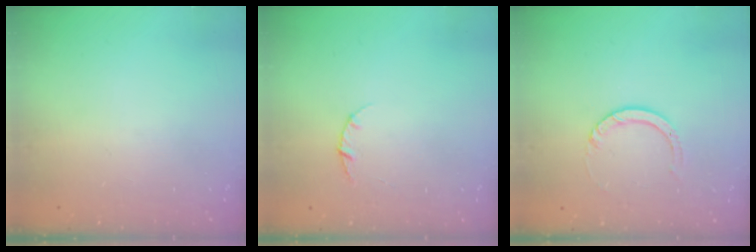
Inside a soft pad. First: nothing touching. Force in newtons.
{"total": 2.8, "press": 2.8, "slide": 0.4}
{"total": 3.0, "press": 3.0, "slide": 0.3}